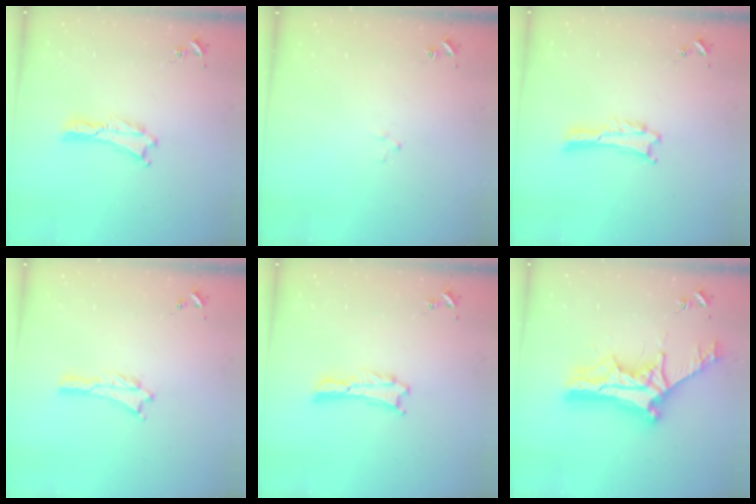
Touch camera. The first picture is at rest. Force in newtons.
{"total": 1.5, "press": 1.5, "slide": 0.2}
{"total": 0.0}
{"total": 0.9, "press": 0.9, "slide": 0.2}
{"total": 0.0}
{"total": 14.7, "press": 14.7, "slide": 1.3}